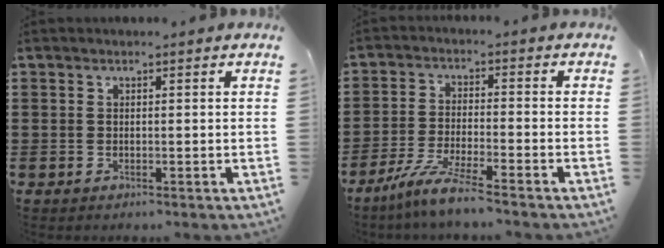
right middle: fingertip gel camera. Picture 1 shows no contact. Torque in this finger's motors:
{"motor_torque": [1.77, -0.37, 0.40, 0.13]}